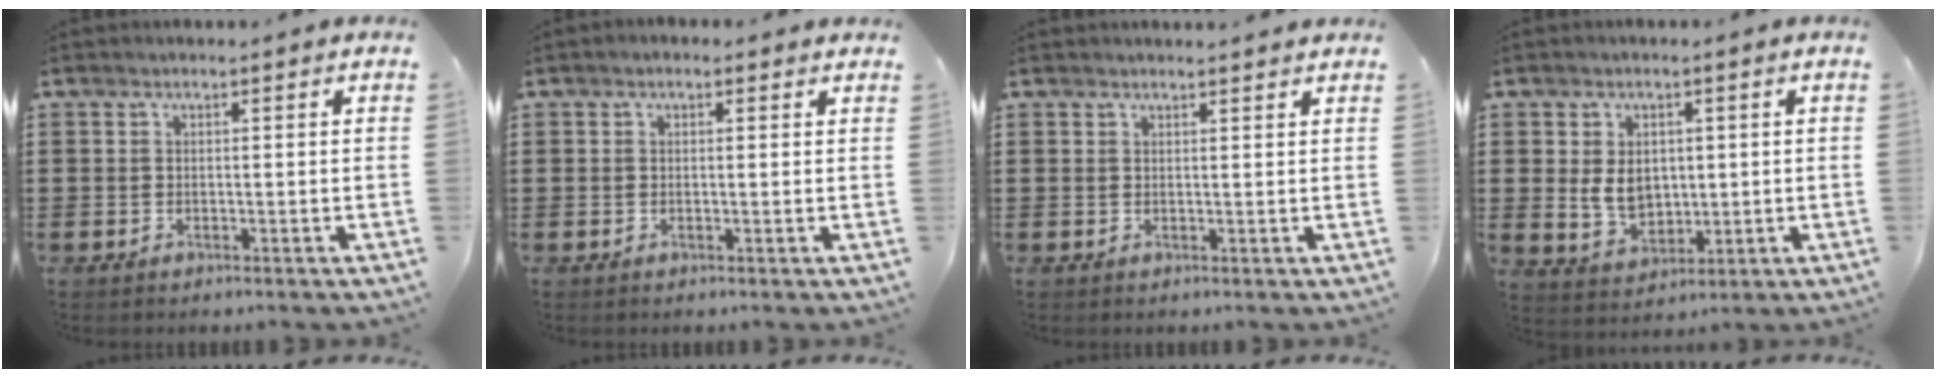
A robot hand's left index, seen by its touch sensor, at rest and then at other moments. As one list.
[{"total": 0.8, "force": [0.1, 0.7, 0.5], "torque": [-0.010, 0.006, 0.001]}, {"total": 1.1, "force": [1.1, 0.0, 0.2], "torque": [-0.006, -0.002, 0.021]}, {"total": 5.3, "force": [0.6, 4.1, 3.3], "torque": [-0.058, 0.004, 0.008]}]